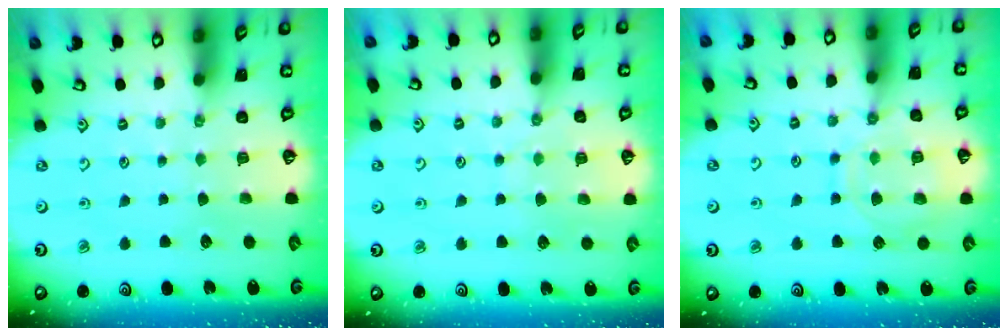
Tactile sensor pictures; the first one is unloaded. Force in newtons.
{"total": 4.8, "press": 4.7, "slide": 0.7}
{"total": 12.2, "press": 12.1, "slide": 1.1}